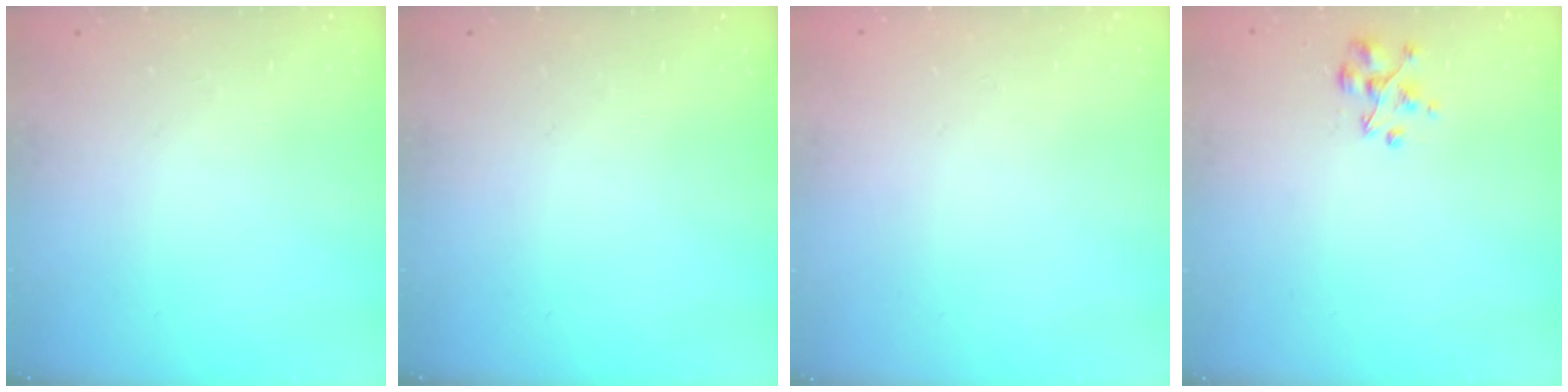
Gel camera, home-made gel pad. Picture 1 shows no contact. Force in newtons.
{"total": 0.0}
{"total": 1.8, "press": 1.8, "slide": 0.2}
{"total": 2.9, "press": 2.9, "slide": 0.2}